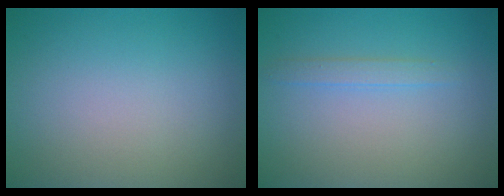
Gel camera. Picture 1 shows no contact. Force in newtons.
{"total": 1.3, "press": 1.3, "slide": 0.0}